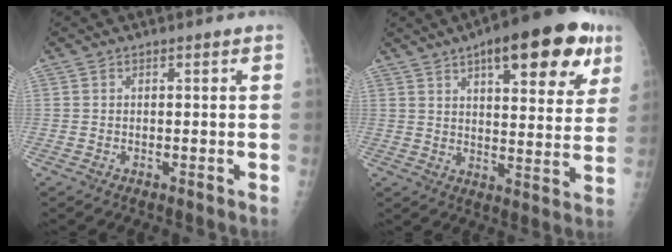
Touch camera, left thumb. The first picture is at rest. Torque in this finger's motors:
{"motor_torque": [0.11, 0.77, 0.01, -0.17, 0.11]}